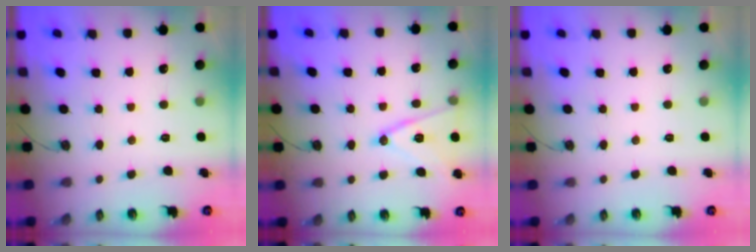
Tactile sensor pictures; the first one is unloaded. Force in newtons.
{"total": 14.7, "press": 14.3, "slide": 3.4}
{"total": 0.0}